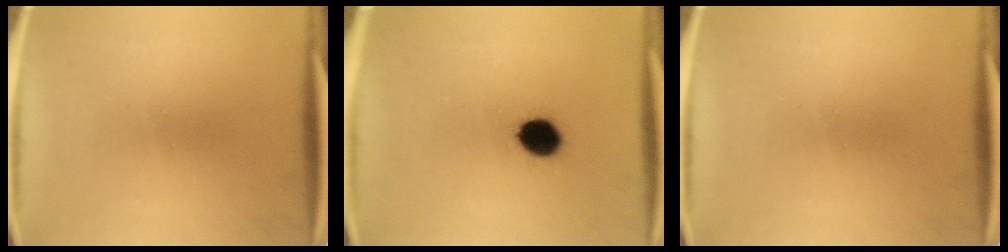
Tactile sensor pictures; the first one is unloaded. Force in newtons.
{"total": 8.6}
{"total": 0.0}